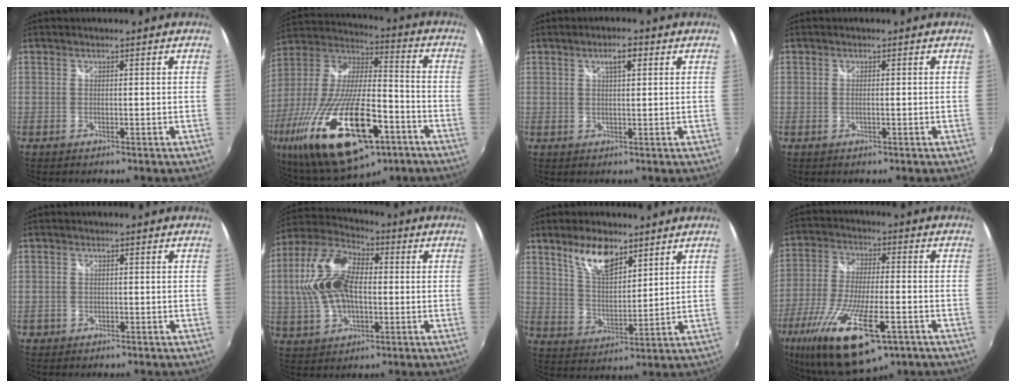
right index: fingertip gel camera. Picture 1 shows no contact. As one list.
[{"total": 32.7, "force": [-15.1, 12.6, 26.1], "torque": [-0.534, -0.064, -0.252]}, {"total": 3.1, "force": [1.4, 1.0, 2.6], "torque": [-0.042, 0.006, 0.025]}, {"total": 0.7, "force": [-0.1, 0.0, 0.7], "torque": [-0.014, 0.000, -0.003]}, {"total": 1.3, "force": [-0.4, 1.3, 0.0], "torque": [-0.005, 0.001, -0.004]}, {"total": 15.5, "force": [0.5, 9.0, 12.6], "torque": [-0.265, 0.018, 0.010]}, {"total": 9.7, "force": [6.4, 4.0, 6.0], "torque": [-0.105, 0.004, 0.125]}, {"total": 22.8, "force": [-12.0, 7.7, 17.8], "torque": [-0.366, -0.071, -0.203]}]